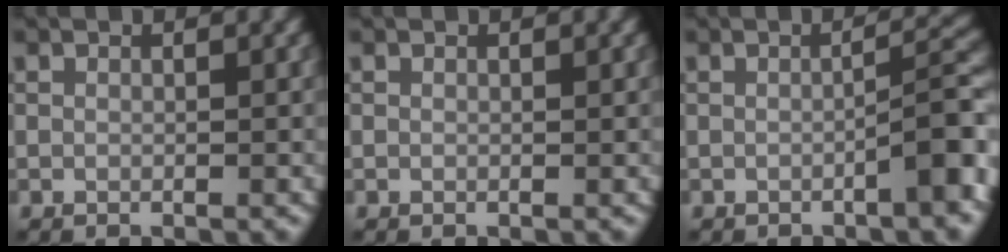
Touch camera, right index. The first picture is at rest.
{"total": 0.0}
{"total": 4.1, "force": [-1.8, 0.6, 3.7], "torque": [-0.047, 0.021, -0.028]}